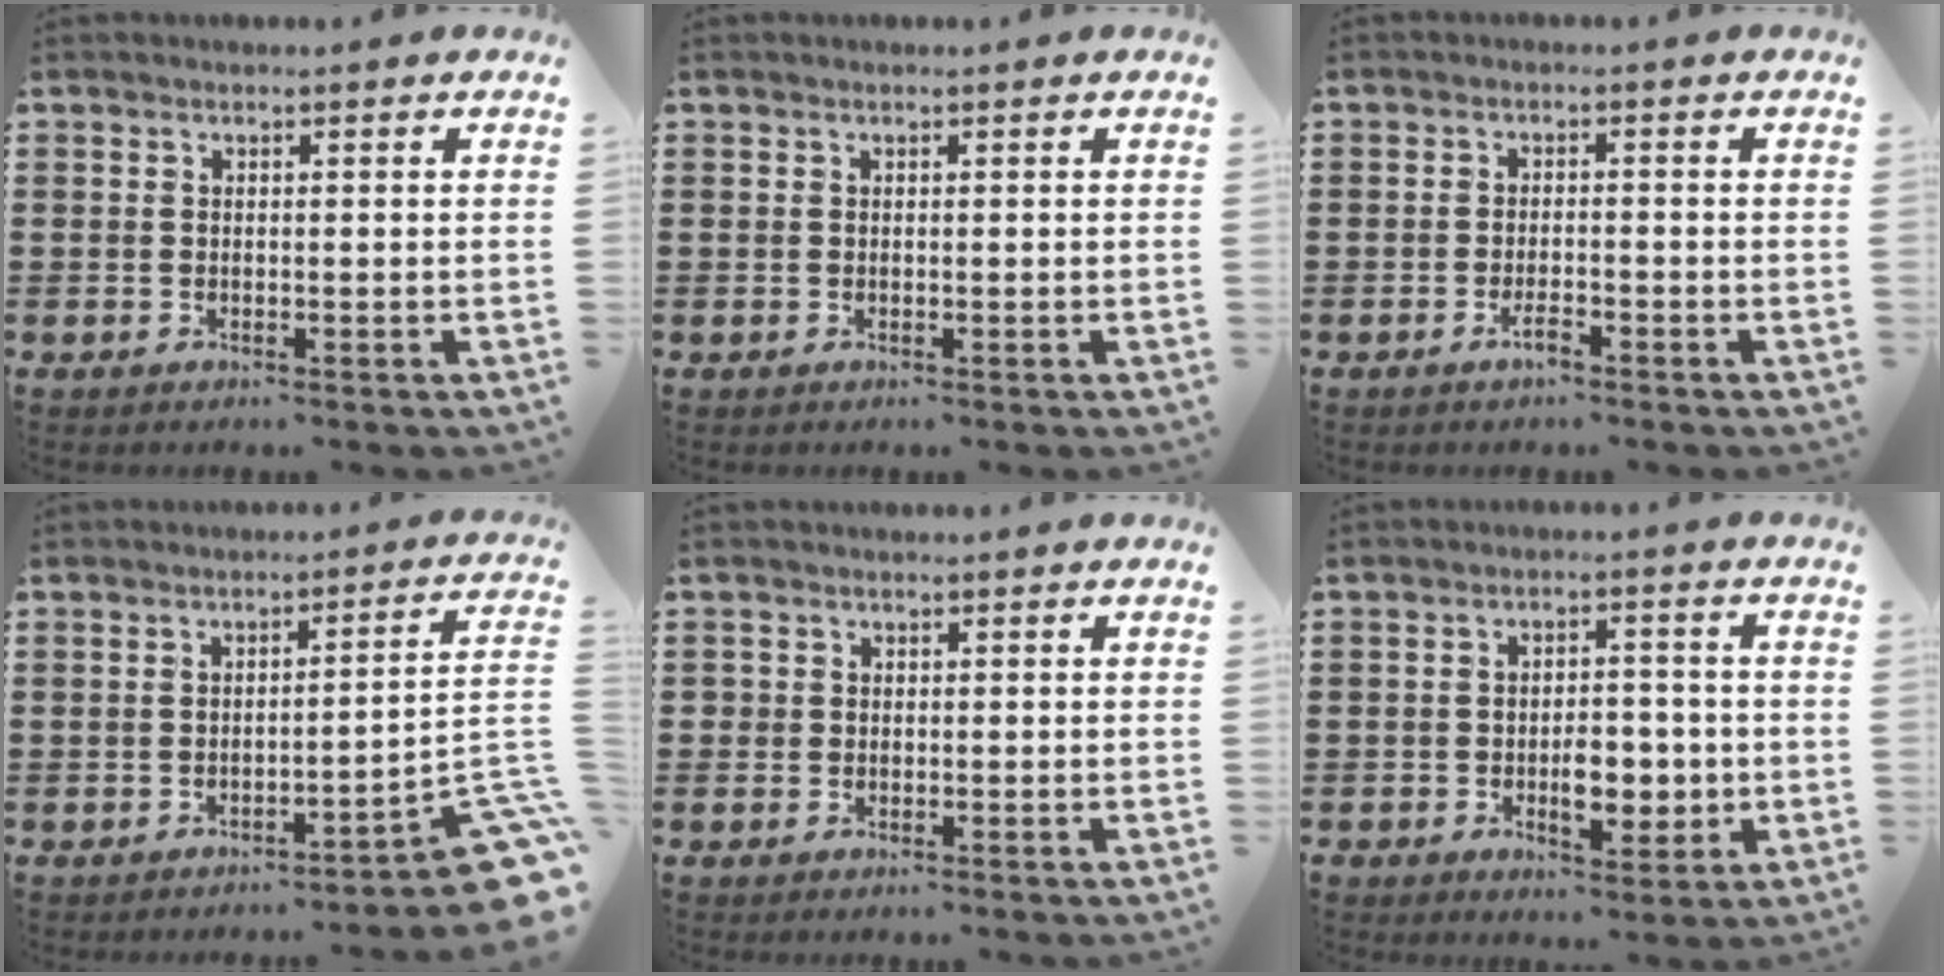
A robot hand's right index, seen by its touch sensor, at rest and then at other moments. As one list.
[{"total": 0.0}, {"total": 3.0, "force": [-2.4, 1.1, 1.4], "torque": [-0.027, 0.007, -0.047]}, {"total": 5.4, "force": [-3.5, 0.6, 4.1], "torque": [-0.051, -0.020, -0.069]}, {"total": 0.8, "force": [-0.1, 0.8, 0.0], "torque": [-0.001, 0.006, -0.003]}, {"total": 6.0, "force": [-1.6, 3.6, 4.6], "torque": [-0.065, 0.005, -0.030]}]